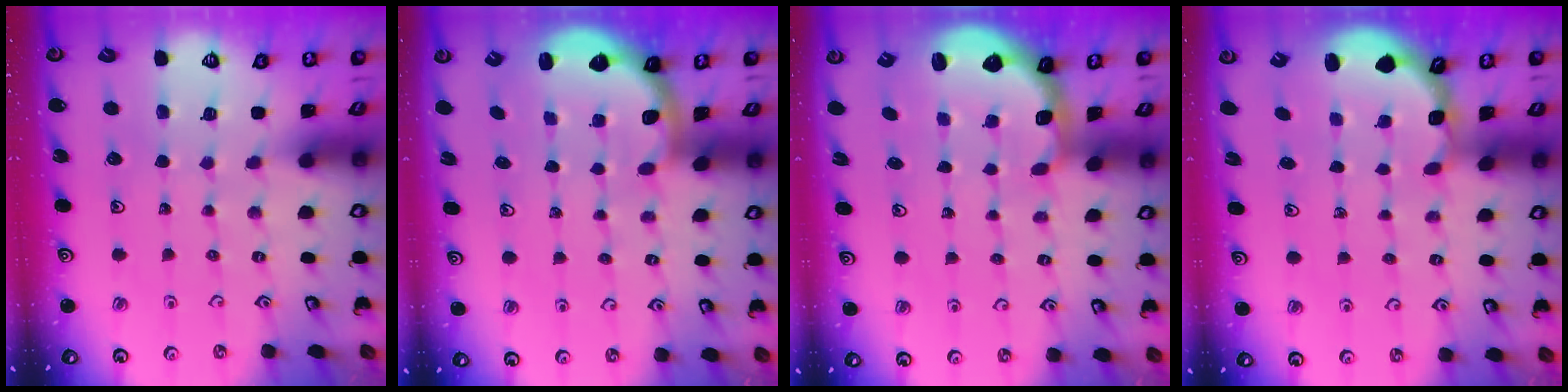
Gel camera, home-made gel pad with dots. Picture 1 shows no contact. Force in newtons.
{"total": 2.1, "press": 1.9, "slide": 0.8}
{"total": 2.6, "press": 1.9, "slide": 1.7}
{"total": 2.7, "press": 2.1, "slide": 1.7}